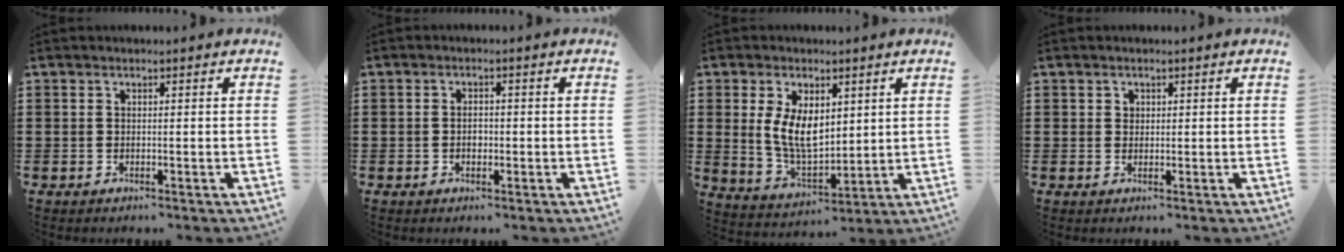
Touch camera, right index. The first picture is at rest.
{"total": 1.7, "force": [-0.2, 1.0, 1.4], "torque": [-0.026, 0.003, -0.005]}
{"total": 7.4, "force": [1.8, 4.3, 5.8], "torque": [-0.118, 0.002, 0.032]}
{"total": 1.1, "force": [0.5, 1.0, 0.2], "torque": [-0.007, 0.003, 0.011]}